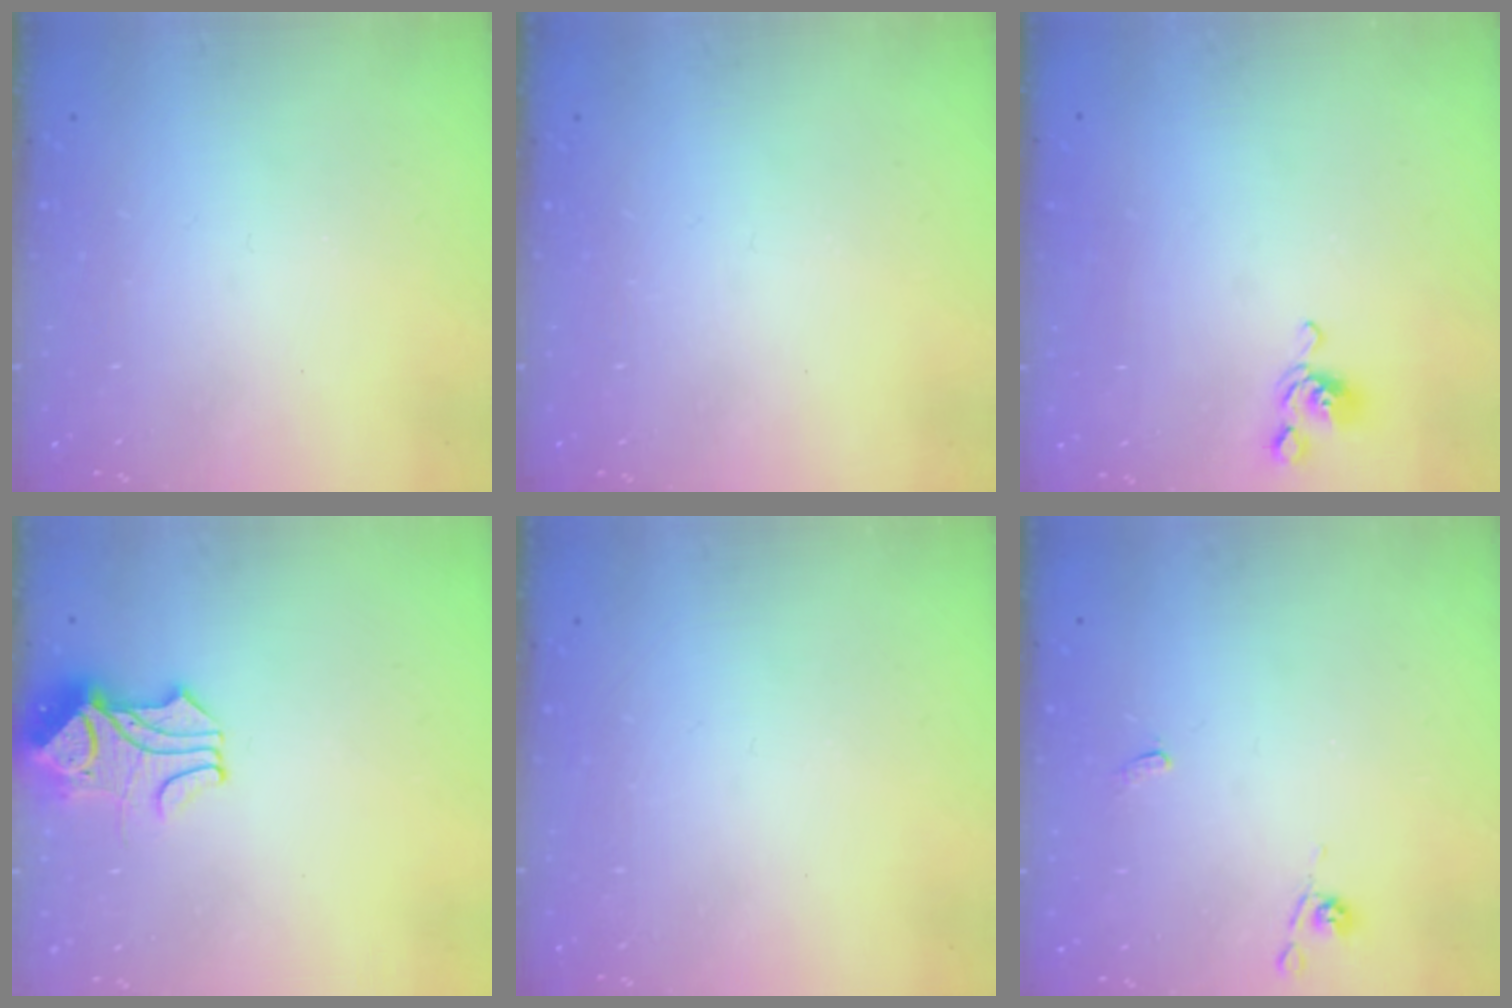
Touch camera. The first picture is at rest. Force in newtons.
{"total": 0.0}
{"total": 4.4, "press": 4.4, "slide": 0.4}
{"total": 1.8, "press": 1.4, "slide": 1.1}
{"total": 0.0}
{"total": 1.6, "press": 1.4, "slide": 0.7}